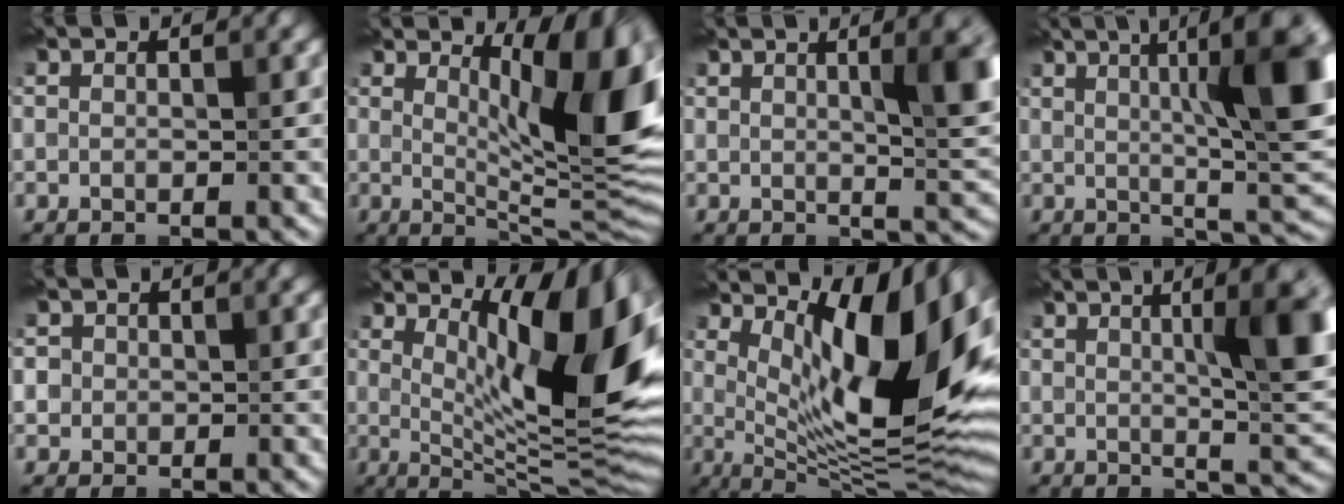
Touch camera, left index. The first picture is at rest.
{"total": 10.8, "force": [3.1, 3.8, 9.6], "torque": [-0.127, -0.005, 0.064]}
{"total": 4.4, "force": [1.2, 0.7, 4.2], "torque": [-0.061, -0.005, 0.031]}
{"total": 9.7, "force": [2.0, 1.3, 9.4], "torque": [-0.114, 0.007, 0.044]}
{"total": 5.9, "force": [2.4, 4.9, 2.3], "torque": [-0.050, 0.033, 0.020]}
{"total": 12.9, "force": [3.4, 4.6, 11.6], "torque": [-0.154, -0.007, 0.070]}
{"total": 14.2, "force": [4.0, 4.8, 12.8], "torque": [-0.187, -0.015, 0.083]}
{"total": 6.4, "force": [1.4, 0.6, 6.3], "torque": [-0.081, -0.005, 0.036]}